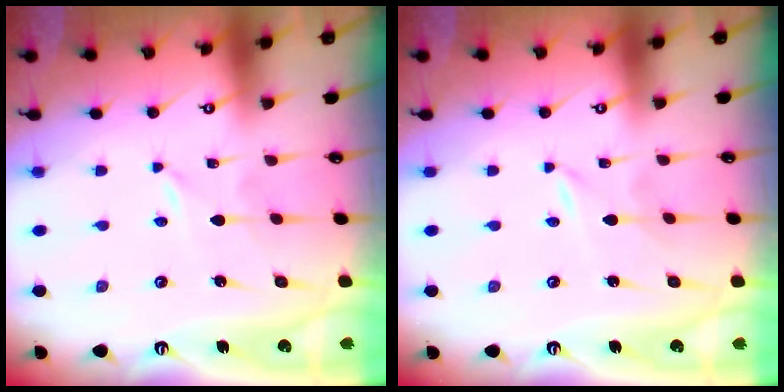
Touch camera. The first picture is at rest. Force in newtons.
{"total": 0.0}